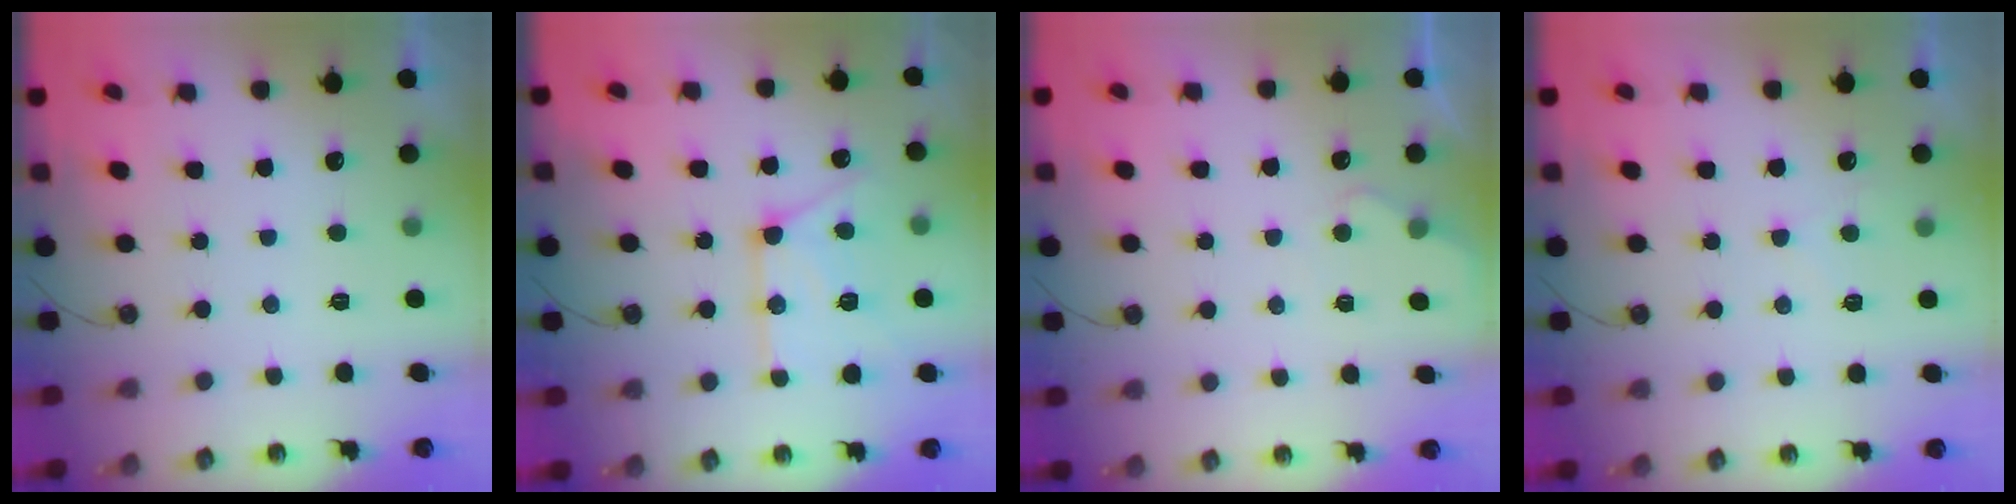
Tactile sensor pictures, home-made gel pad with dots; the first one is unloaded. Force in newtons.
{"total": 15.3, "press": 15.2, "slide": 1.7}
{"total": 3.5, "press": 3.4, "slide": 0.5}
{"total": 4.1, "press": 4.1, "slide": 0.5}